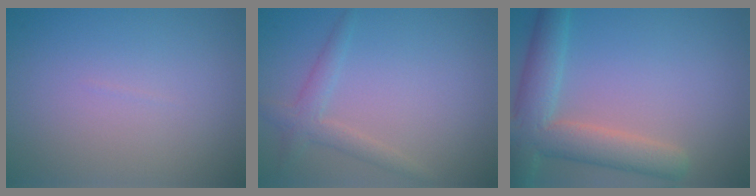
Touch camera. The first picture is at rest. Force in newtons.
{"total": 2.1, "press": 2.1, "slide": 0.0}
{"total": 6.5, "press": 6.4, "slide": 0.8}